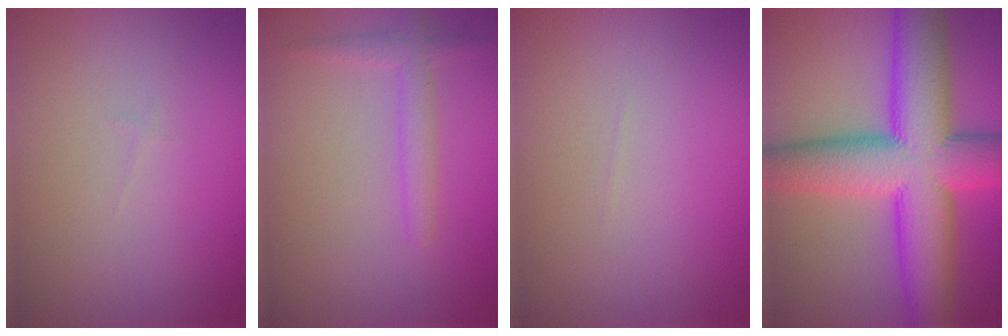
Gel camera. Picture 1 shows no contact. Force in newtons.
{"total": 1.9, "press": 1.9, "slide": 0.1}
{"total": 0.0}
{"total": 12.9, "press": 12.9, "slide": 0.3}